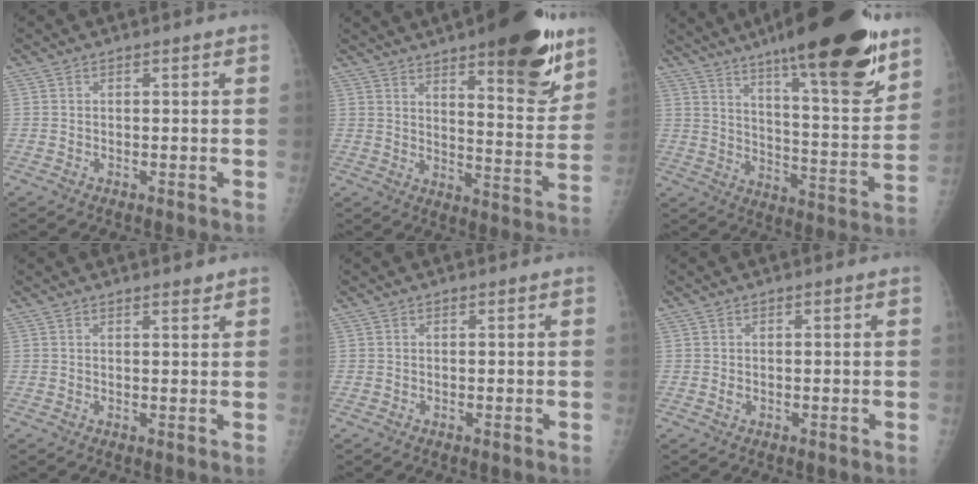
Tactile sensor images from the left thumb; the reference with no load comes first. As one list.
[{"total": 19.7, "force": [12.2, 5.3, 14.5], "torque": [-0.165, -0.073, 0.175]}, {"total": 26.8, "force": [18.1, 5.1, 19.1], "torque": [-0.266, -0.072, 0.275]}, {"total": 1.6, "force": [1.3, 0.4, 0.8], "torque": [-0.009, -0.009, 0.019]}, {"total": 0.0}, {"total": 1.0, "force": [0.1, 0.6, 0.8], "torque": [-0.010, 0.000, 0.003]}]